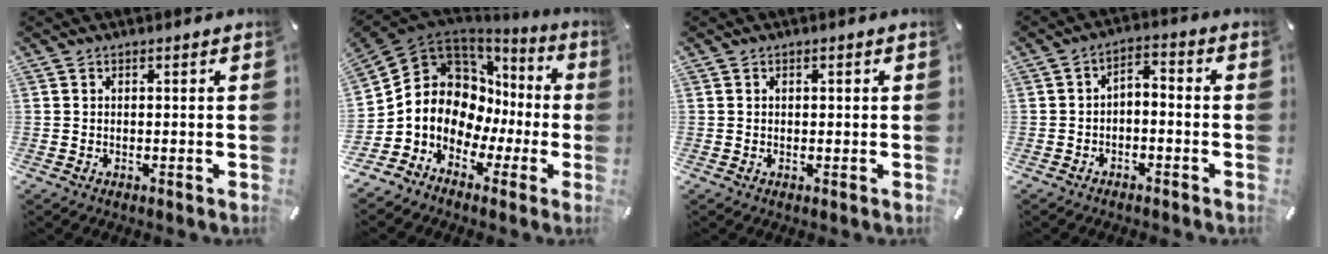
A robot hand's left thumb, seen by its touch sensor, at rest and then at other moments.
{"total": 10.8, "force": [0.4, 10.1, 3.7], "torque": [-0.078, -0.046, 0.016]}
{"total": 0.6, "force": [0.0, 0.5, 0.4], "torque": [-0.009, 0.003, -0.001]}
{"total": 3.7, "force": [-3.0, 1.4, 1.5], "torque": [-0.025, 0.020, -0.060]}